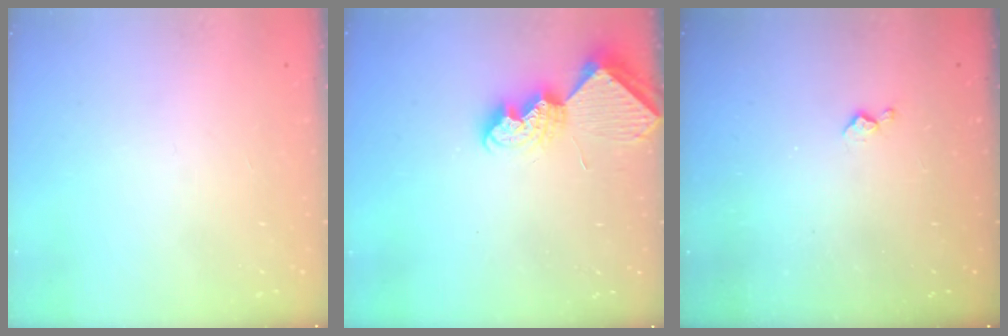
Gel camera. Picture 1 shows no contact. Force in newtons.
{"total": 7.7, "press": 7.7, "slide": 0.5}
{"total": 3.4, "press": 3.4, "slide": 0.4}